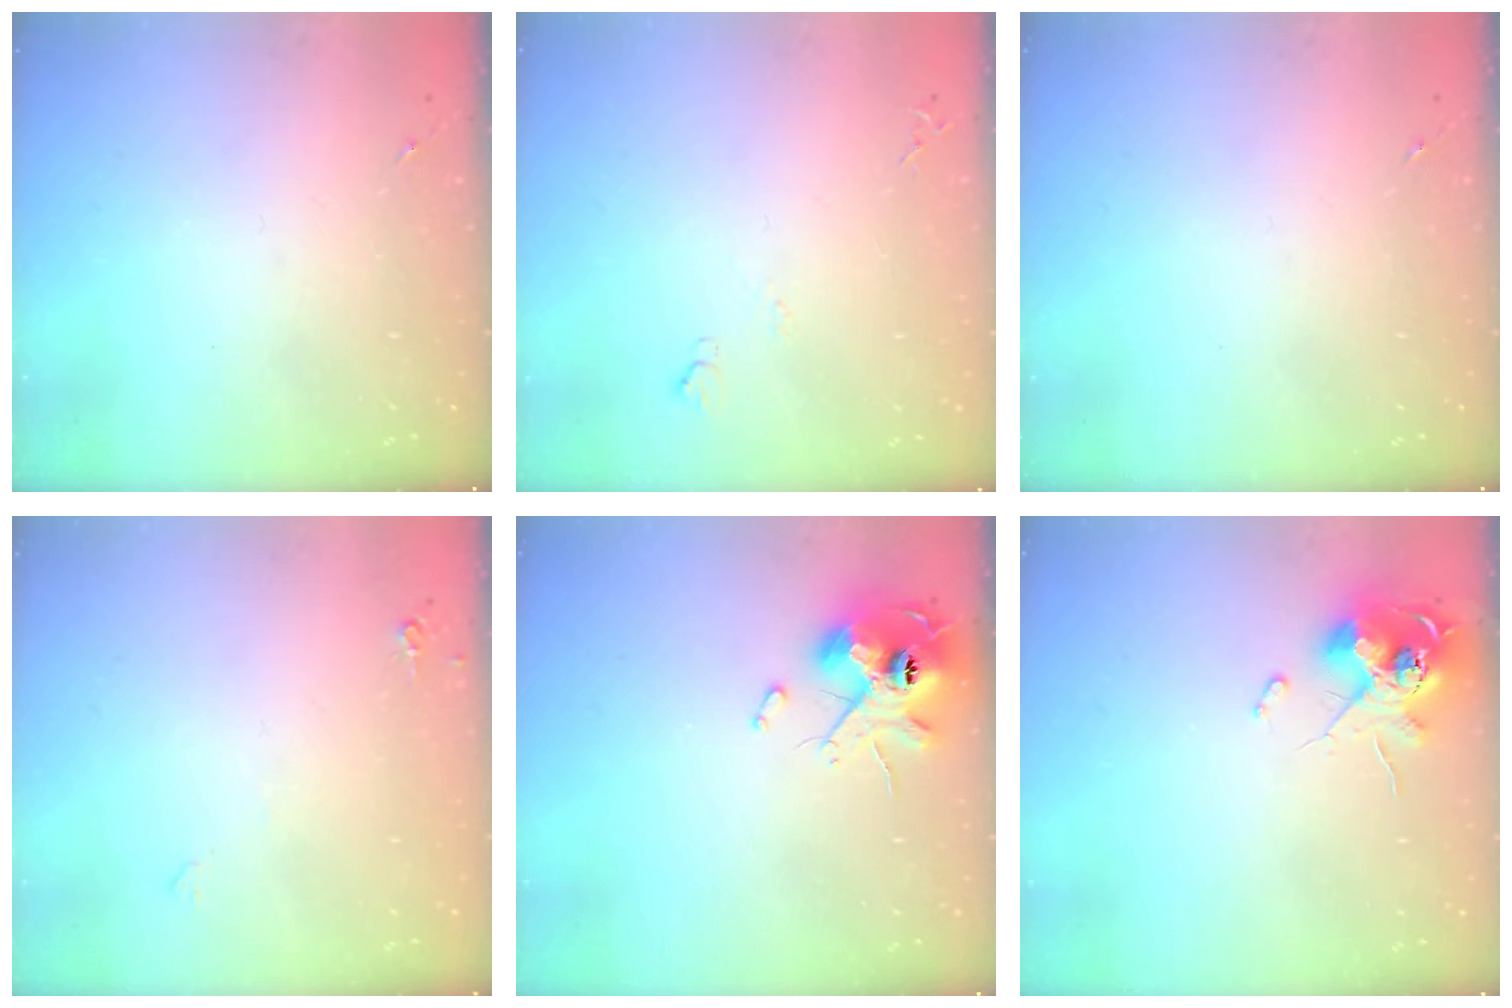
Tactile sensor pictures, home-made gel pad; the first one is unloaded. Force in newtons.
{"total": 4.0, "press": 4.0, "slide": 0.6}
{"total": 0.0}
{"total": 3.8, "press": 3.8, "slide": 0.6}
{"total": 11.9, "press": 11.7, "slide": 1.7}
{"total": 12.4, "press": 12.3, "slide": 1.1}